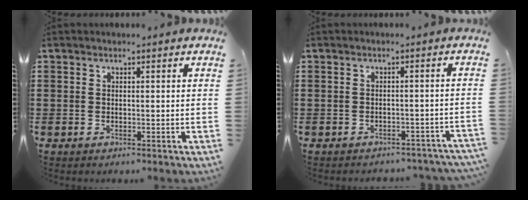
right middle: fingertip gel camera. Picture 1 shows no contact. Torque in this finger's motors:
{"motor_torque": [0.72, -0.72, 0.03, 0.02]}